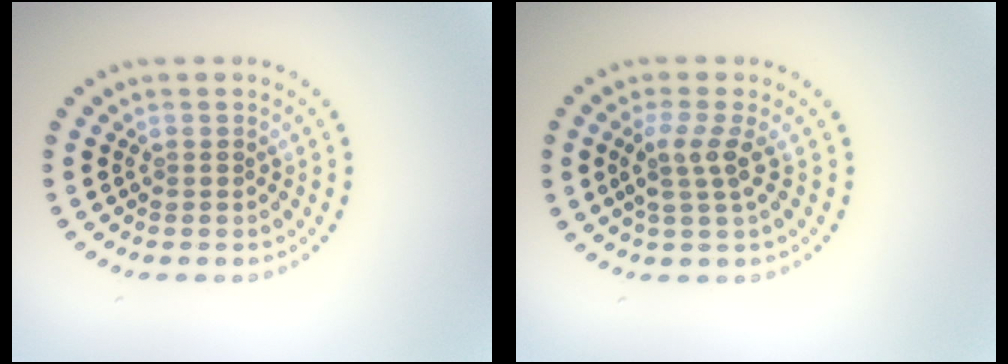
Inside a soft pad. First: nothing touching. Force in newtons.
{"total": 2.6, "press": 2.0, "slide": 1.6}